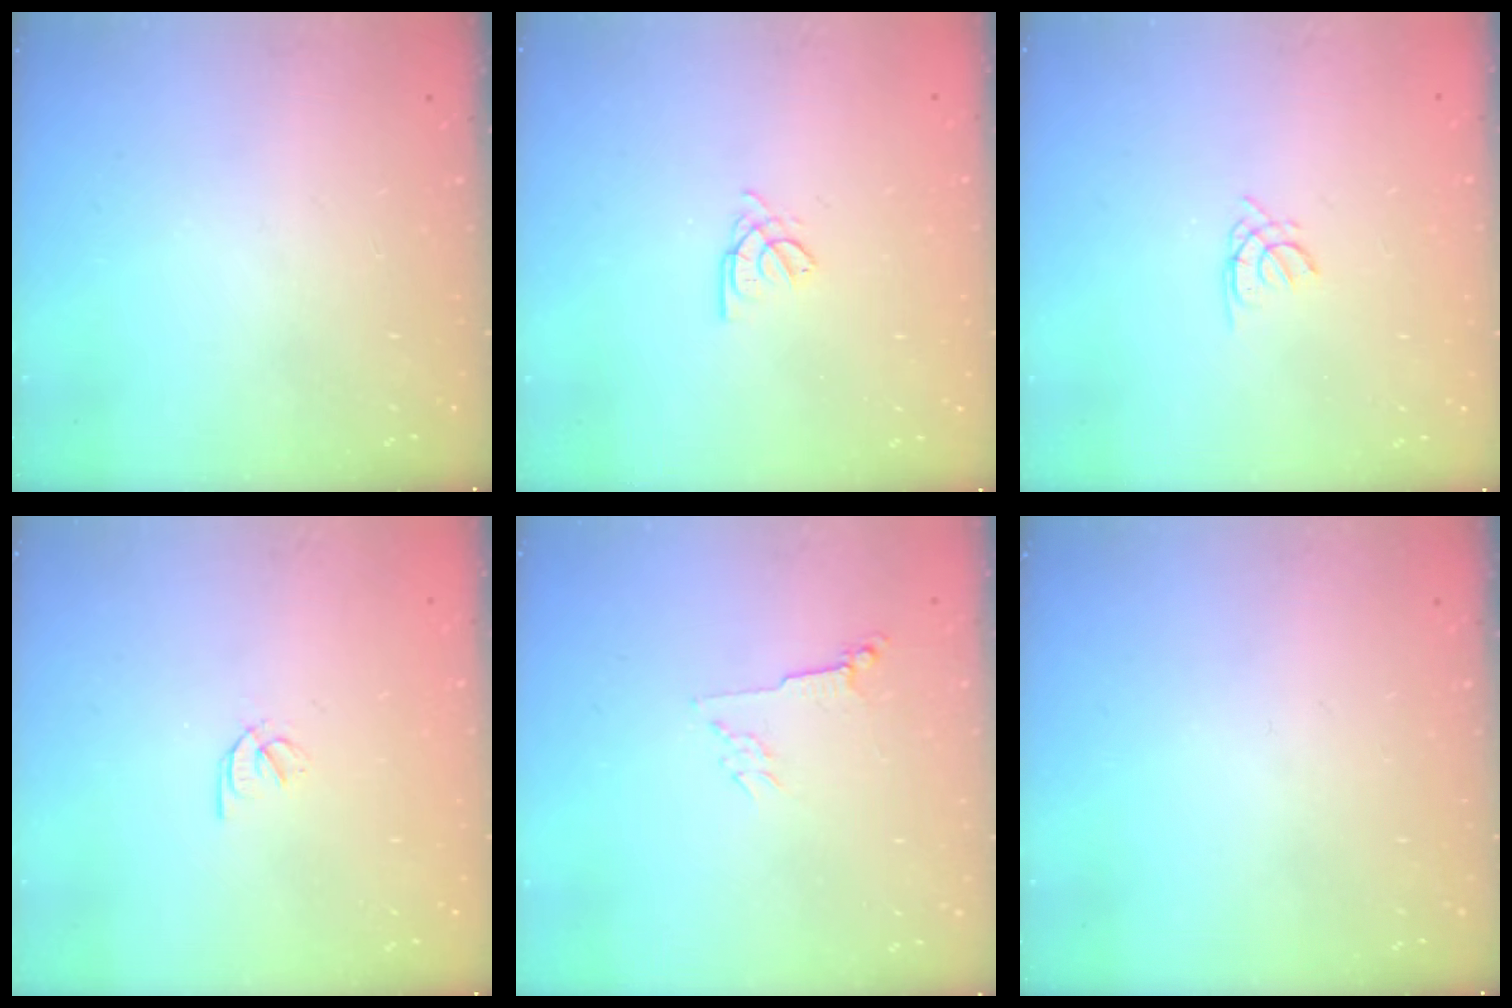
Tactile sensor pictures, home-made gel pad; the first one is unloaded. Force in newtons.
{"total": 2.0, "press": 2.0, "slide": 0.4}
{"total": 0.5, "press": 0.4, "slide": 0.3}
{"total": 1.6, "press": 1.6, "slide": 0.3}
{"total": 2.8, "press": 2.7, "slide": 0.6}
{"total": 0.0}